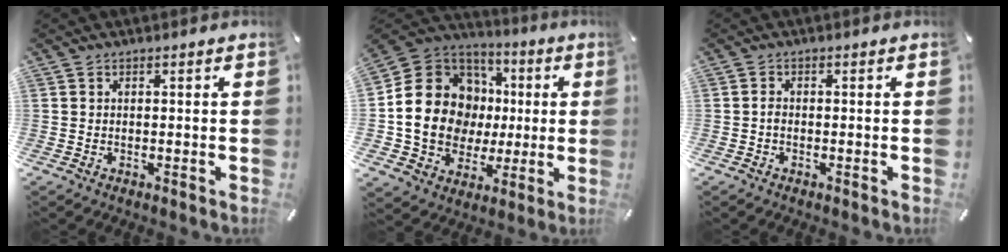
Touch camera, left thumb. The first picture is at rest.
{"total": 19.1, "force": [-0.4, 16.7, 9.2], "torque": [-0.177, -0.003, 0.011]}
{"total": 1.3, "force": [-0.5, 0.7, 0.9], "torque": [-0.020, 0.002, -0.011]}